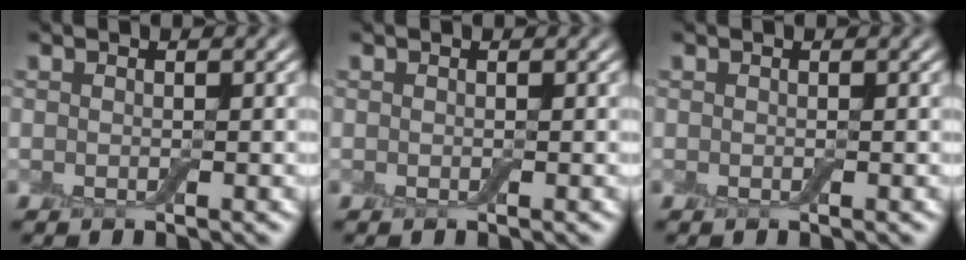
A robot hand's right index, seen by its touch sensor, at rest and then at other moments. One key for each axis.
{"total": 0.0}
{"total": 0.0}